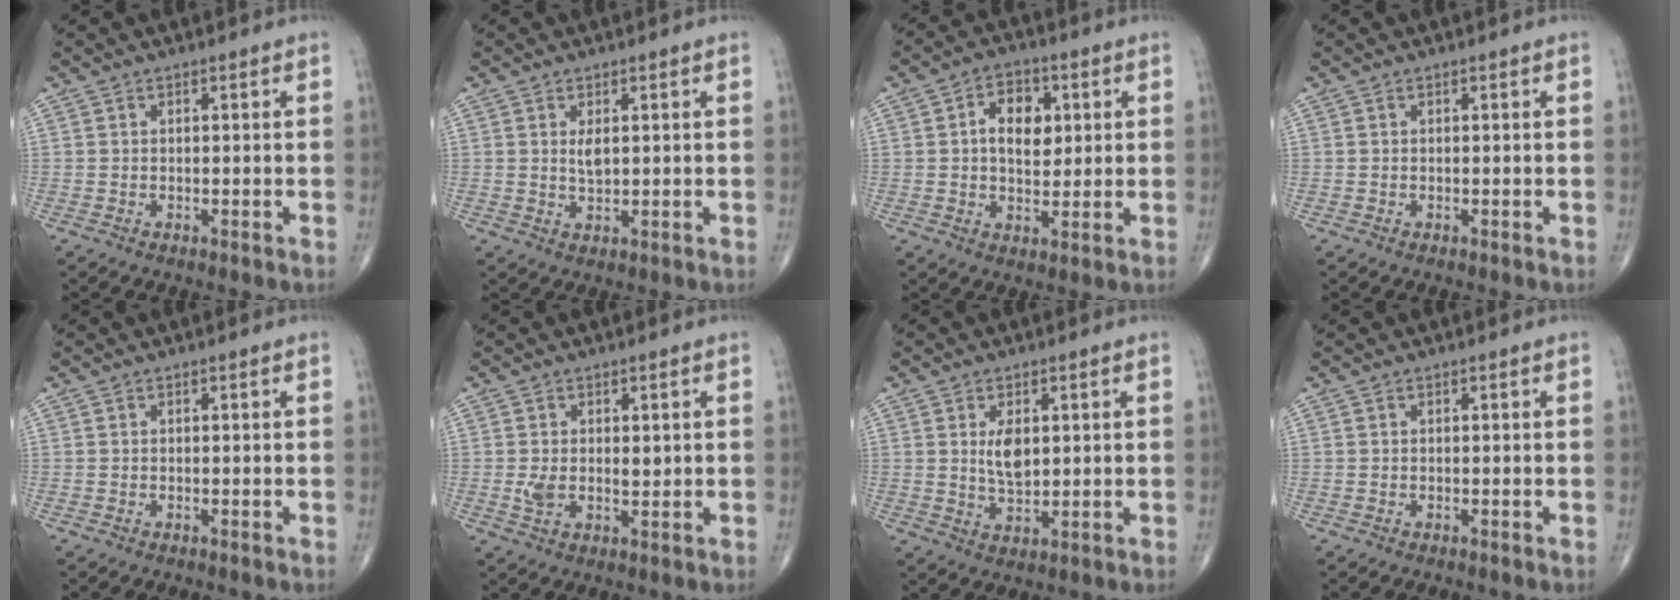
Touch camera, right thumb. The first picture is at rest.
{"total": 2.4, "force": [0.7, 1.0, 2.1], "torque": [-0.035, -0.008, 0.015]}
{"total": 8.4, "force": [1.7, 5.5, 6.1], "torque": [-0.068, -0.001, 0.024]}
{"total": 0.0}
{"total": 0.0}
{"total": 4.2, "force": [0.4, 2.6, 3.4], "torque": [-0.058, -0.008, 0.011]}
{"total": 5.3, "force": [1.2, 2.8, 4.4], "torque": [-0.067, -0.013, 0.027]}
{"total": 0.0}